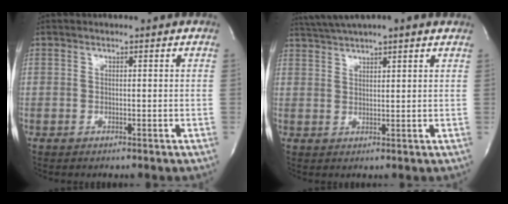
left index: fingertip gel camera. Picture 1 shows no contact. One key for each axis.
{"total": 7.9, "fx": 6.4, "fy": 0.6, "fz": 4.7, "tx": -0.084, "ty": 0.037, "tz": 0.098}